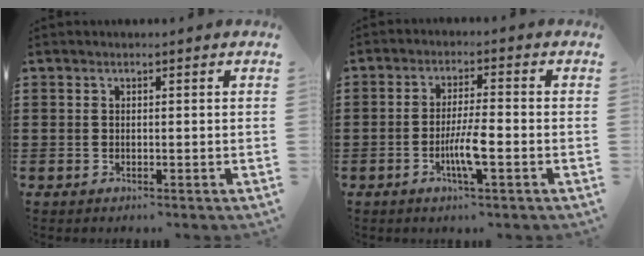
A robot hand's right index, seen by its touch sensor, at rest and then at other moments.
{"total": 5.3, "force": [-1.9, 0.6, 5.0], "torque": [-0.096, -0.008, -0.037]}